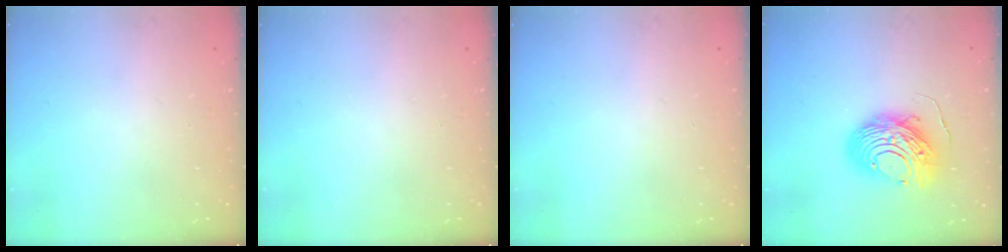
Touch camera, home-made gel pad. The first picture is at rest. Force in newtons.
{"total": 0.0}
{"total": 0.0}
{"total": 12.2, "press": 12.1, "slide": 1.2}